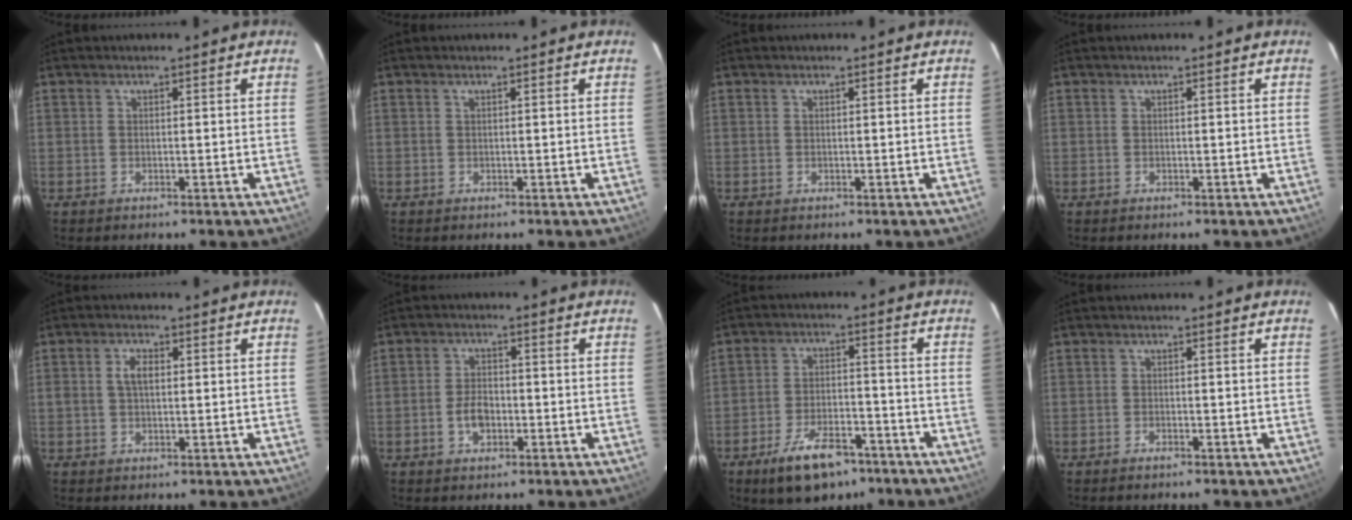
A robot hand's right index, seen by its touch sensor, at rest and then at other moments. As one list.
[{"total": 0.0}, {"total": 0.0}, {"total": 0.0}, {"total": 3.0, "force": [0.5, 1.7, 2.5], "torque": [-0.047, 0.008, 0.010]}, {"total": 4.2, "force": [-1.4, 2.7, 2.9], "torque": [-0.060, 0.005, -0.022]}, {"total": 12.1, "force": [-8.1, 5.5, 7.1], "torque": [-0.148, 0.001, -0.127]}, {"total": 1.0, "force": [-0.9, 0.2, 0.4], "torque": [-0.013, 0.000, -0.019]}]